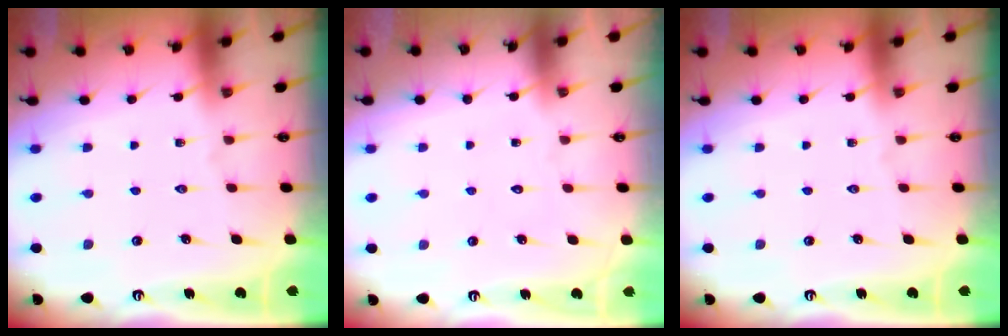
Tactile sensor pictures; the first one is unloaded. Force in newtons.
{"total": 1.6, "press": 1.6, "slide": 0.0}
{"total": 0.0}